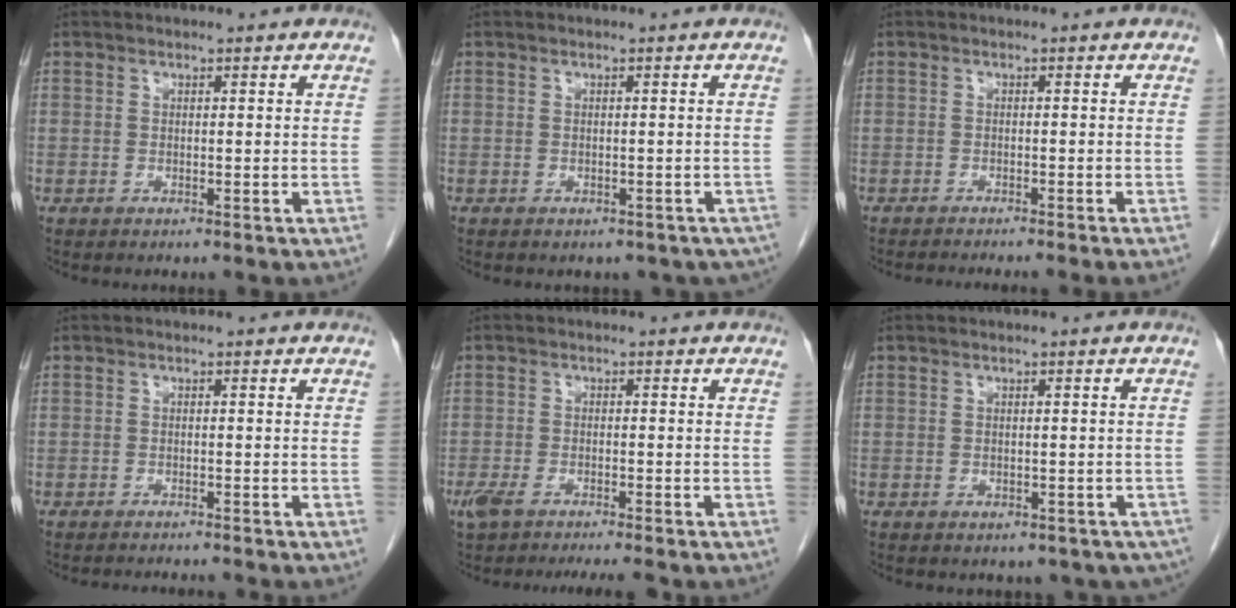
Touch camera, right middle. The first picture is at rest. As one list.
[{"total": 6.2, "force": [-4.8, 3.4, 1.8], "torque": [-0.011, 0.007, -0.045]}, {"total": 6.4, "force": [-5.6, -0.8, 2.8], "torque": [-0.014, -0.008, -0.078]}, {"total": 4.2, "force": [-4.0, -0.4, 1.3], "torque": [-0.011, -0.006, -0.055]}, {"total": 9.0, "force": [-7.3, 1.3, 5.0], "torque": [-0.078, -0.005, -0.111]}, {"total": 7.7, "force": [-5.8, 4.4, 2.3], "torque": [-0.023, 0.003, -0.056]}]